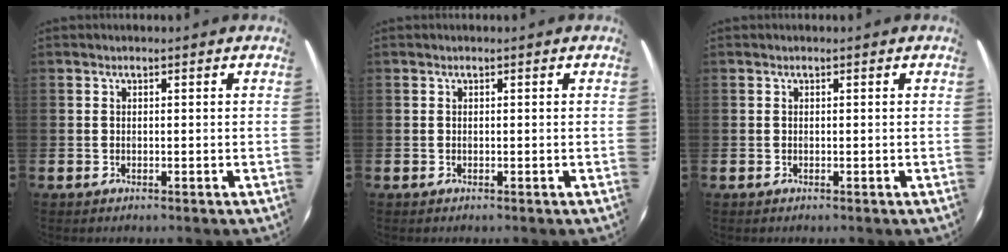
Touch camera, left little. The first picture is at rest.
{"total": 0.0}
{"total": 0.0}